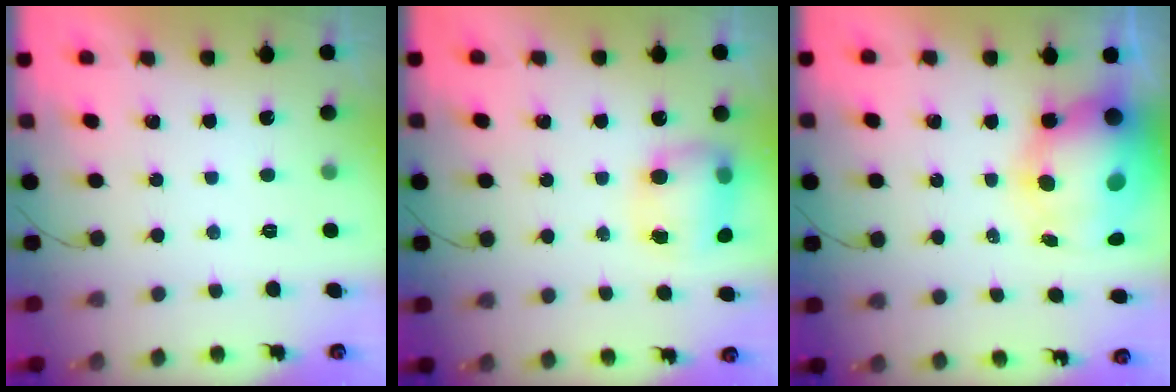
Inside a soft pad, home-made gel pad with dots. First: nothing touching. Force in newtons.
{"total": 8.3, "press": 8.2, "slide": 1.0}
{"total": 12.3, "press": 12.0, "slide": 2.7}